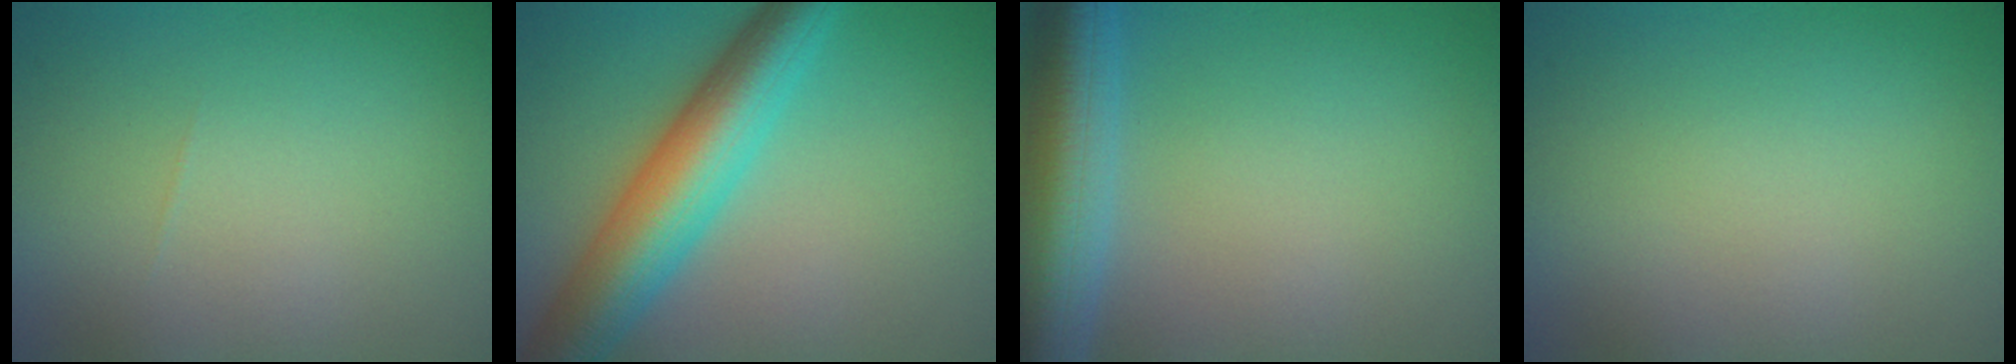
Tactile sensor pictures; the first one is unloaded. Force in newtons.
{"total": 8.2, "press": 8.2, "slide": 0.2}
{"total": 8.1, "press": 8.1, "slide": 0.6}
{"total": 0.0}